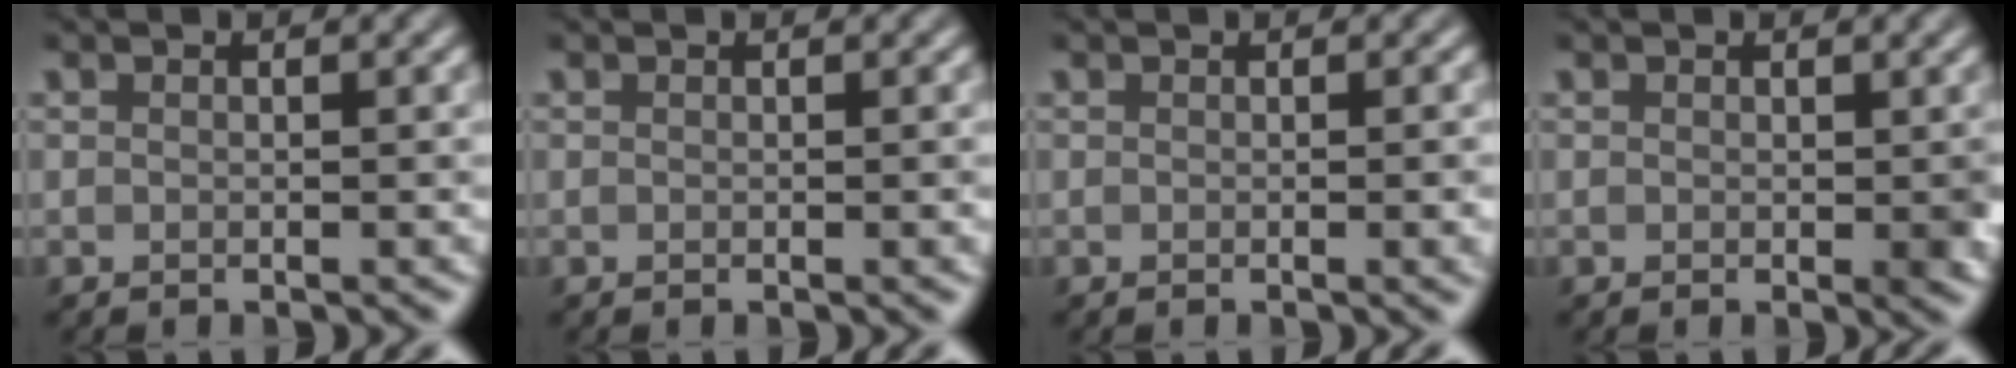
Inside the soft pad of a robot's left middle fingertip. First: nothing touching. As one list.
[{"total": 0.0}, {"total": 1.6, "force": [-0.2, 0.3, 1.6], "torque": [-0.014, -0.002, -0.003]}, {"total": 1.2, "force": [0.2, 0.7, 1.0], "torque": [-0.011, -0.003, 0.005]}]